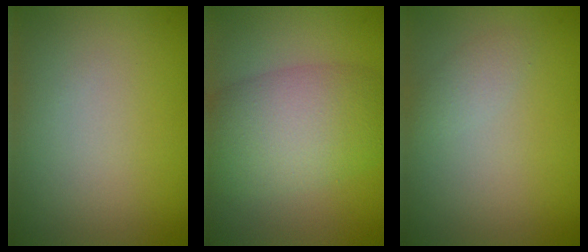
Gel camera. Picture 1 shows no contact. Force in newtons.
{"total": 7.8, "press": 7.8, "slide": 0.2}
{"total": 1.1, "press": 1.1, "slide": 0.0}